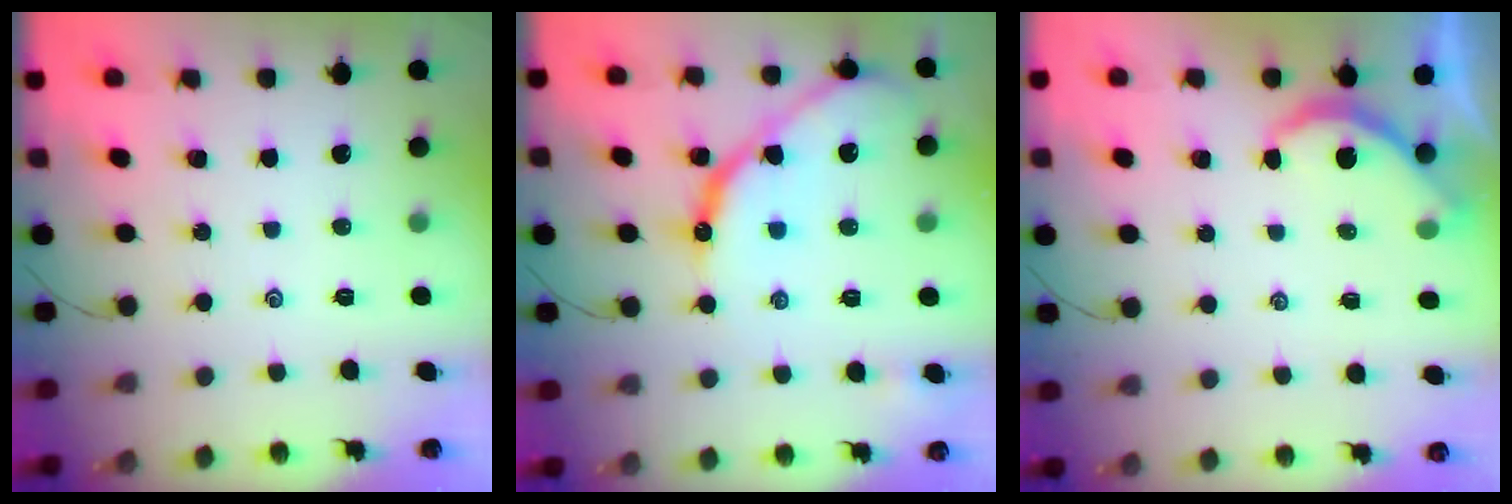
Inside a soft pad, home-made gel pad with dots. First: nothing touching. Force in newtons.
{"total": 14.2, "press": 14.2, "slide": 1.2}
{"total": 4.0, "press": 4.0, "slide": 0.4}